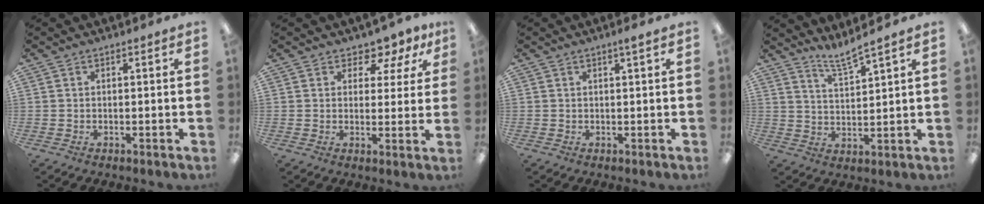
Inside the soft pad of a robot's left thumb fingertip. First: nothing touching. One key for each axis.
{"total": 4.9, "fx": 3.5, "fy": 3.0, "fz": 1.6, "tx": -0.018, "ty": -0.021, "tz": 0.059}
{"total": 1.5, "fx": 0.8, "fy": 0.0, "fz": 1.2, "tx": -0.025, "ty": 0.002, "tz": 0.013}
{"total": 5.1, "fx": 4.7, "fy": -0.3, "fz": 1.9, "tx": -0.050, "ty": -0.029, "tz": 0.084}